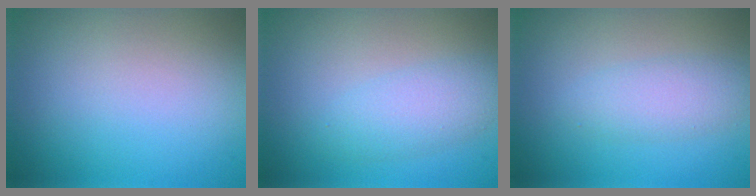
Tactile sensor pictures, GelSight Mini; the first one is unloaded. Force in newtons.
{"total": 2.9, "press": 2.8, "slide": 0.2}
{"total": 2.6, "press": 2.6, "slide": 0.2}